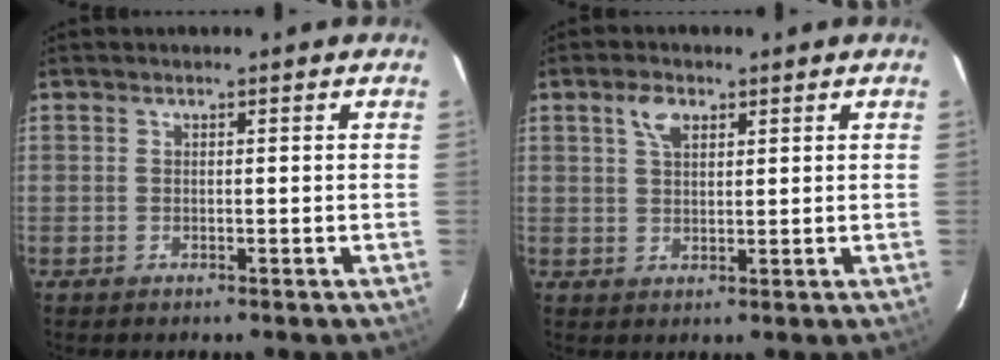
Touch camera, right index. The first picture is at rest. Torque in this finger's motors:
{"motor_torque": [0.19, 0.02, 0.13, 0.05]}